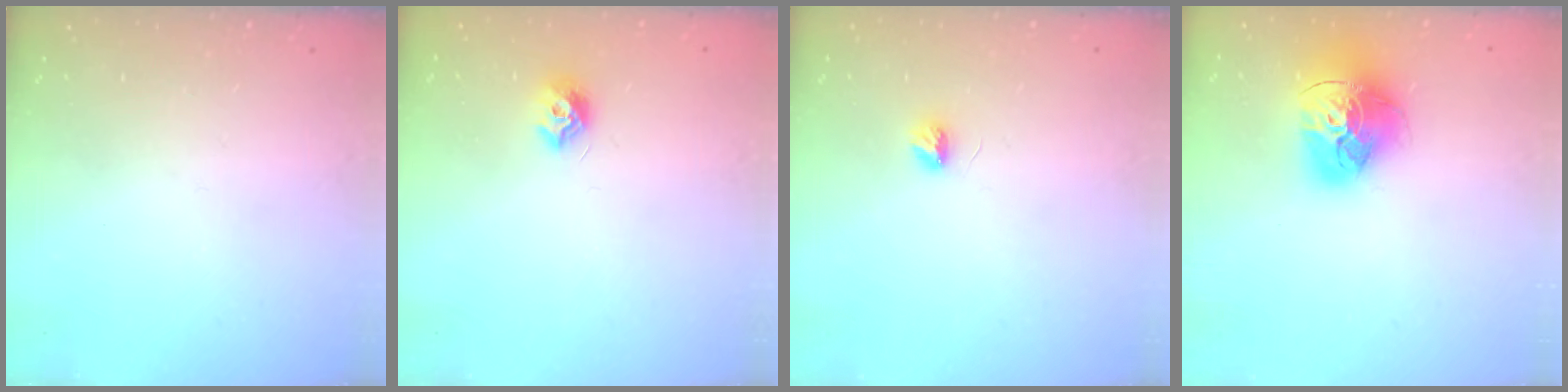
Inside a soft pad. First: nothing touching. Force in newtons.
{"total": 7.3, "press": 7.2, "slide": 0.3}
{"total": 3.4, "press": 3.4, "slide": 0.4}
{"total": 18.0, "press": 17.9, "slide": 1.9}